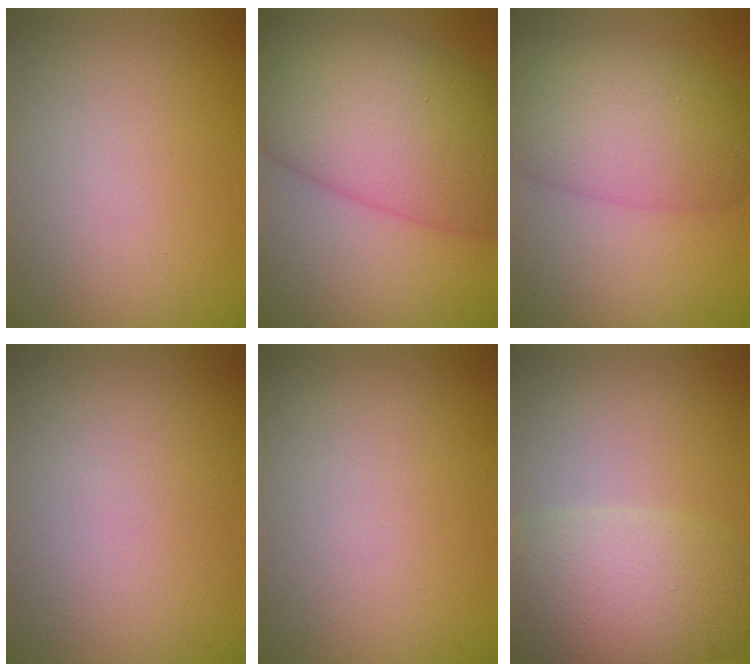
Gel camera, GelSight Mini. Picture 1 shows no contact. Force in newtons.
{"total": 12.5, "press": 12.5, "slide": 0.3}
{"total": 7.7, "press": 7.7, "slide": 0.4}
{"total": 0.0}
{"total": 0.0}
{"total": 7.8, "press": 7.8, "slide": 0.5}